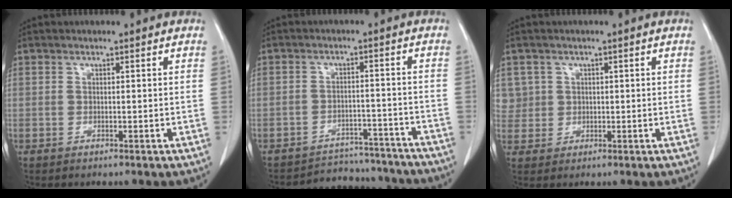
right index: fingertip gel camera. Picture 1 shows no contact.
{"total": 11.5, "force": [-11.0, 3.4, 0.2], "torque": [0.011, 0.024, -0.135]}
{"total": 3.8, "force": [1.3, 3.5, -0.3], "torque": [0.025, 0.005, 0.025]}